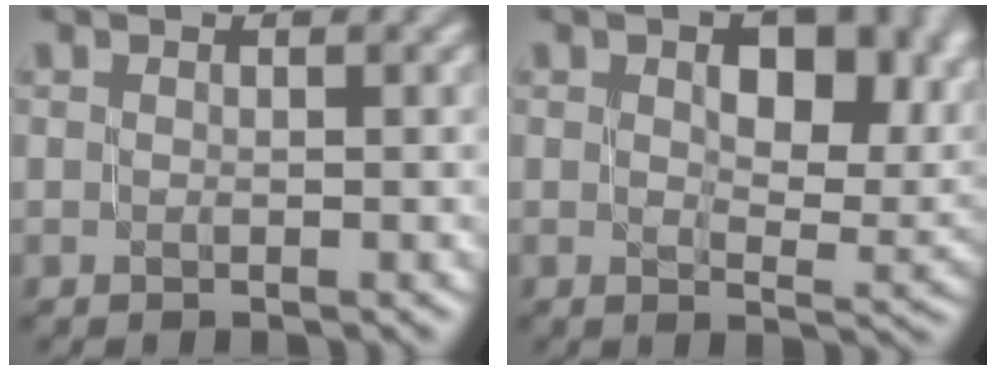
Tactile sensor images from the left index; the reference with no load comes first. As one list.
[{"total": 10.2, "force": [2.8, 6.0, 7.8], "torque": [-0.086, -0.001, 0.043]}]